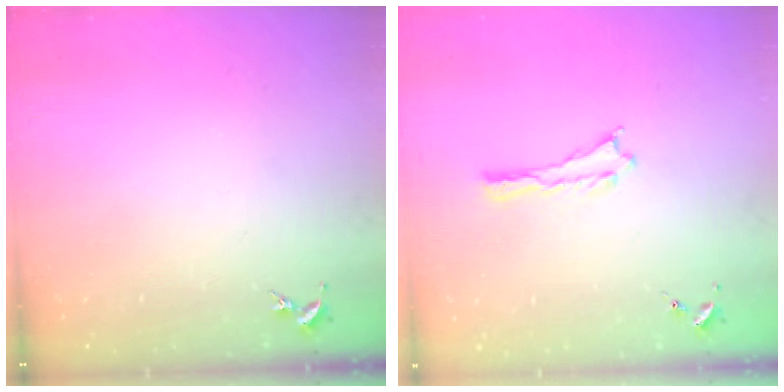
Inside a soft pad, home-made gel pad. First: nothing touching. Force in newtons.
{"total": 0.0}